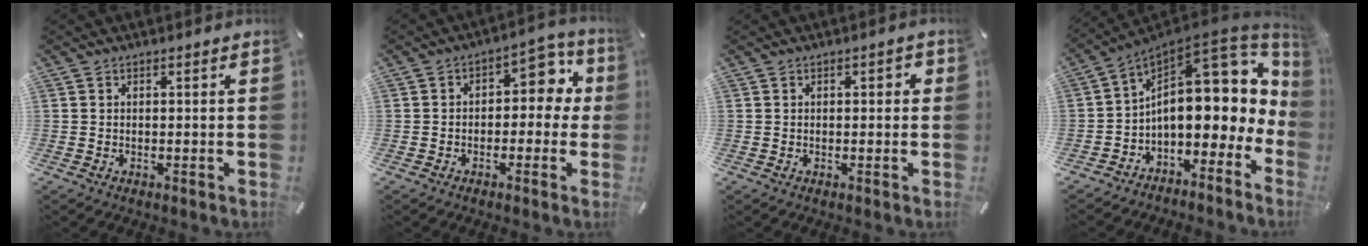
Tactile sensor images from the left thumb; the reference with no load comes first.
{"total": 8.1, "force": [1.3, 5.4, 5.9], "torque": [-0.066, -0.007, 0.013]}
{"total": 1.1, "force": [0.0, 0.6, 0.9], "torque": [-0.008, 0.003, -0.005]}
{"total": 17.3, "force": [4.3, 10.4, 13.1], "torque": [-0.170, -0.057, 0.073]}